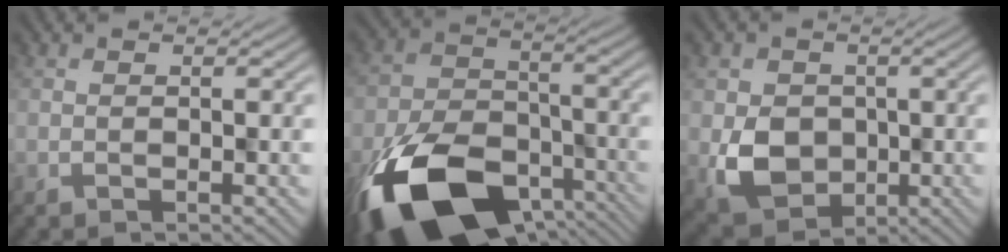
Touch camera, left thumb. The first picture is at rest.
{"total": 17.7, "force": [-10.2, 9.8, 10.6], "torque": [-0.227, -0.056, -0.155]}
{"total": 6.1, "force": [-0.5, 5.2, 3.0], "torque": [-0.064, -0.015, -0.012]}